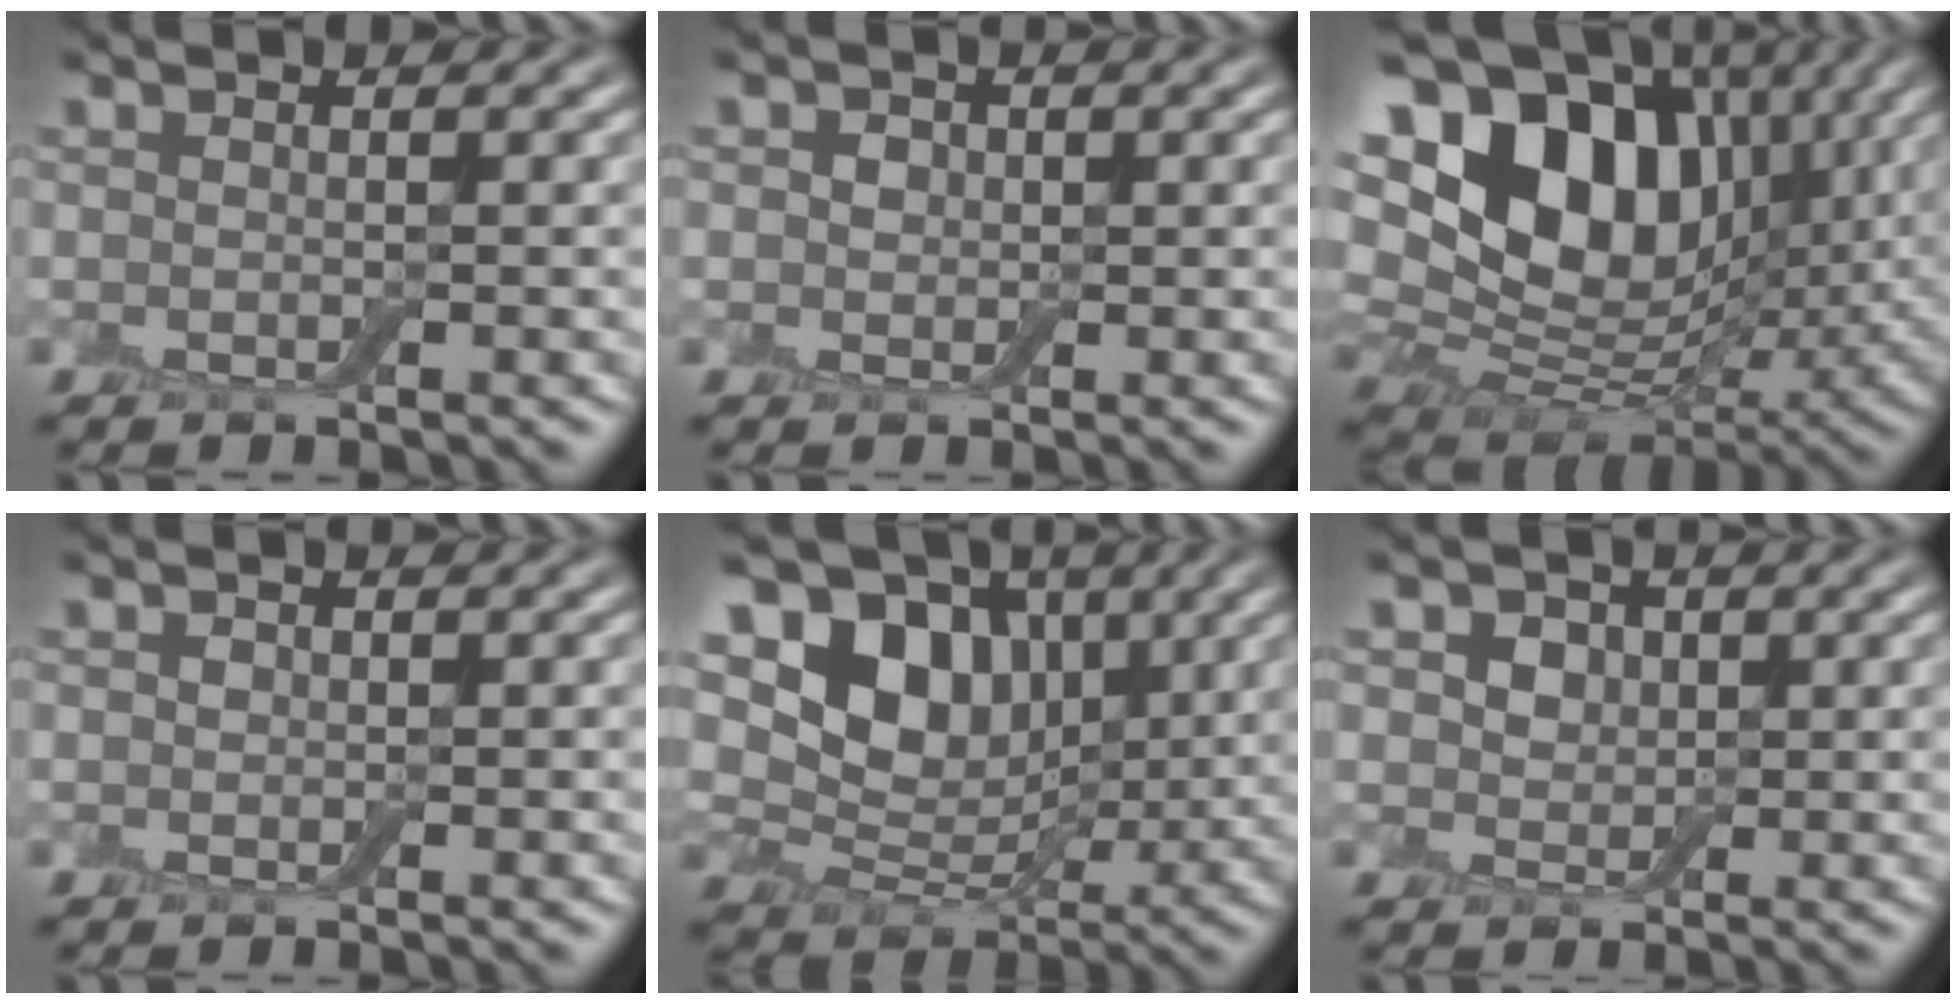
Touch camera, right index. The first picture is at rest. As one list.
[{"total": 1.5, "force": [0.3, 1.3, 0.6], "torque": [-0.007, 0.006, -0.004]}, {"total": 18.4, "force": [6.5, 12.7, 11.6], "torque": [-0.218, 0.022, 0.123]}, {"total": 0.6, "force": [0.1, 0.6, 0.2], "torque": [-0.002, -0.001, -0.001]}, {"total": 8.8, "force": [2.8, 6.6, 5.1], "torque": [-0.094, -0.003, 0.037]}, {"total": 4.1, "force": [1.9, 3.0, 2.1], "torque": [-0.041, 0.011, 0.014]}]